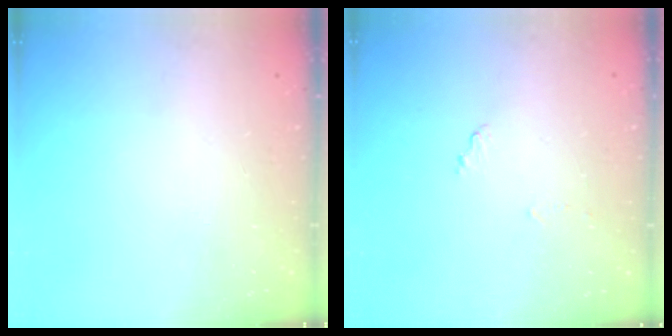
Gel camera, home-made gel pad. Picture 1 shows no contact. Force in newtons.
{"total": 6.9, "press": 6.9, "slide": 0.5}